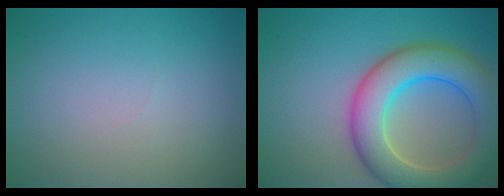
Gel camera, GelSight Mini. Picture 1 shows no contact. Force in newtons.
{"total": 8.5, "press": 8.5, "slide": 0.3}